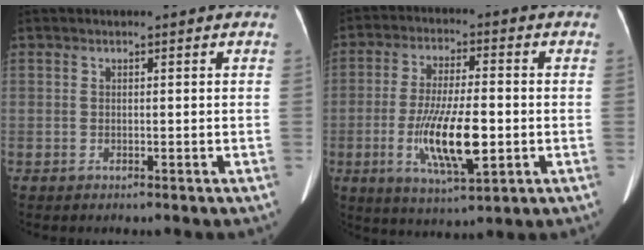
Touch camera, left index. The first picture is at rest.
{"total": 11.8, "force": [-2.7, 2.5, 11.2], "torque": [-0.215, -0.013, -0.043]}